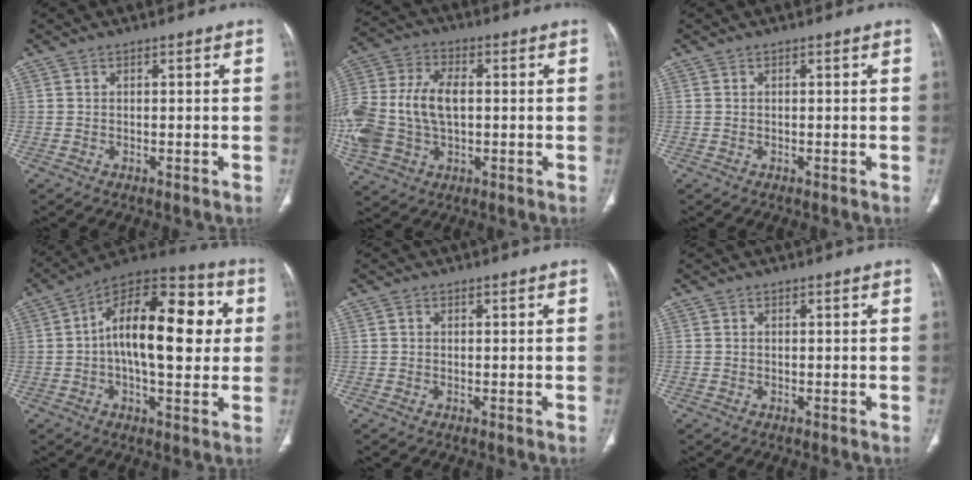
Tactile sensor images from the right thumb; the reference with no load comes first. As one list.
[{"total": 20.0, "force": [-0.8, 13.1, 15.1], "torque": [-0.364, 0.012, -0.005]}, {"total": 0.0}, {"total": 21.5, "force": [2.0, 10.4, 18.8], "torque": [-0.264, 0.034, 0.020]}, {"total": 0.5, "force": [0.0, 0.5, 0.2], "torque": [-0.001, 0.002, 0.000]}, {"total": 0.0}]